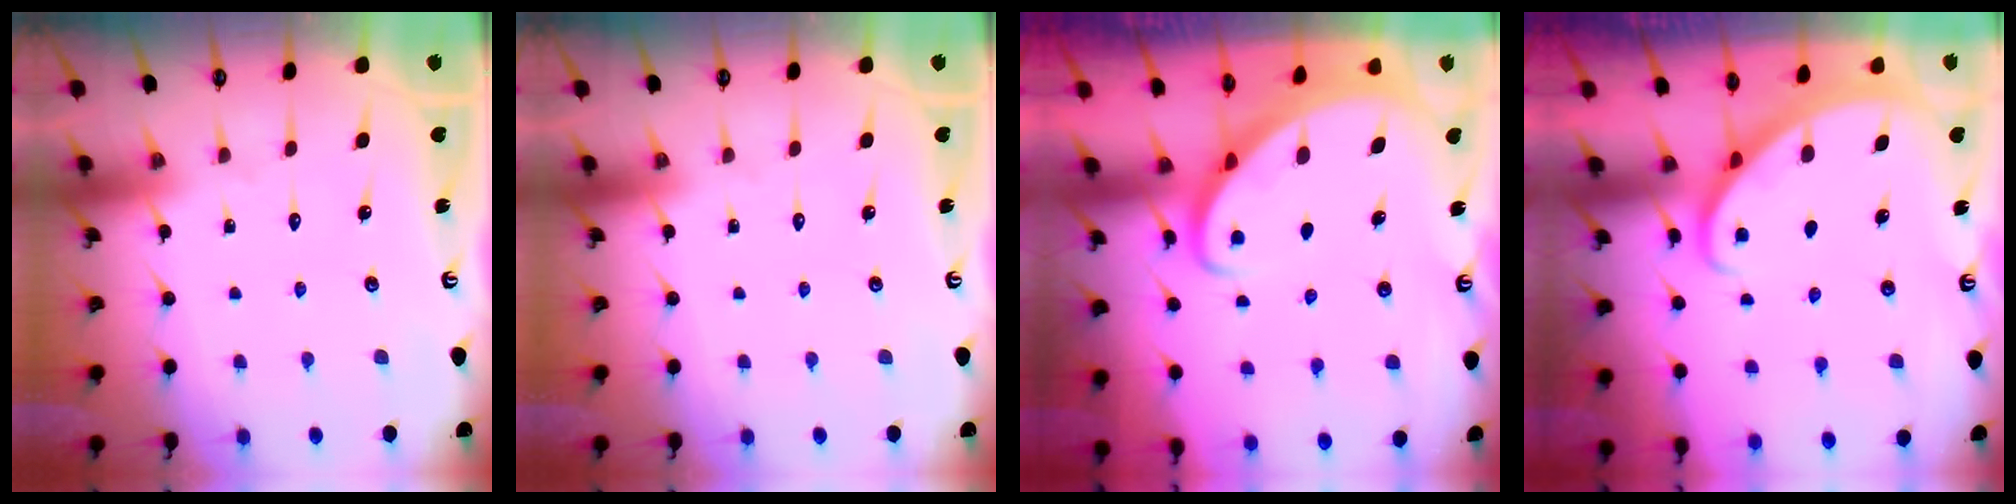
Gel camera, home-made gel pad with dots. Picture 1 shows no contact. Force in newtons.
{"total": 0.0}
{"total": 2.6, "press": 2.6, "slide": 0.3}
{"total": 2.3, "press": 2.3, "slide": 0.2}